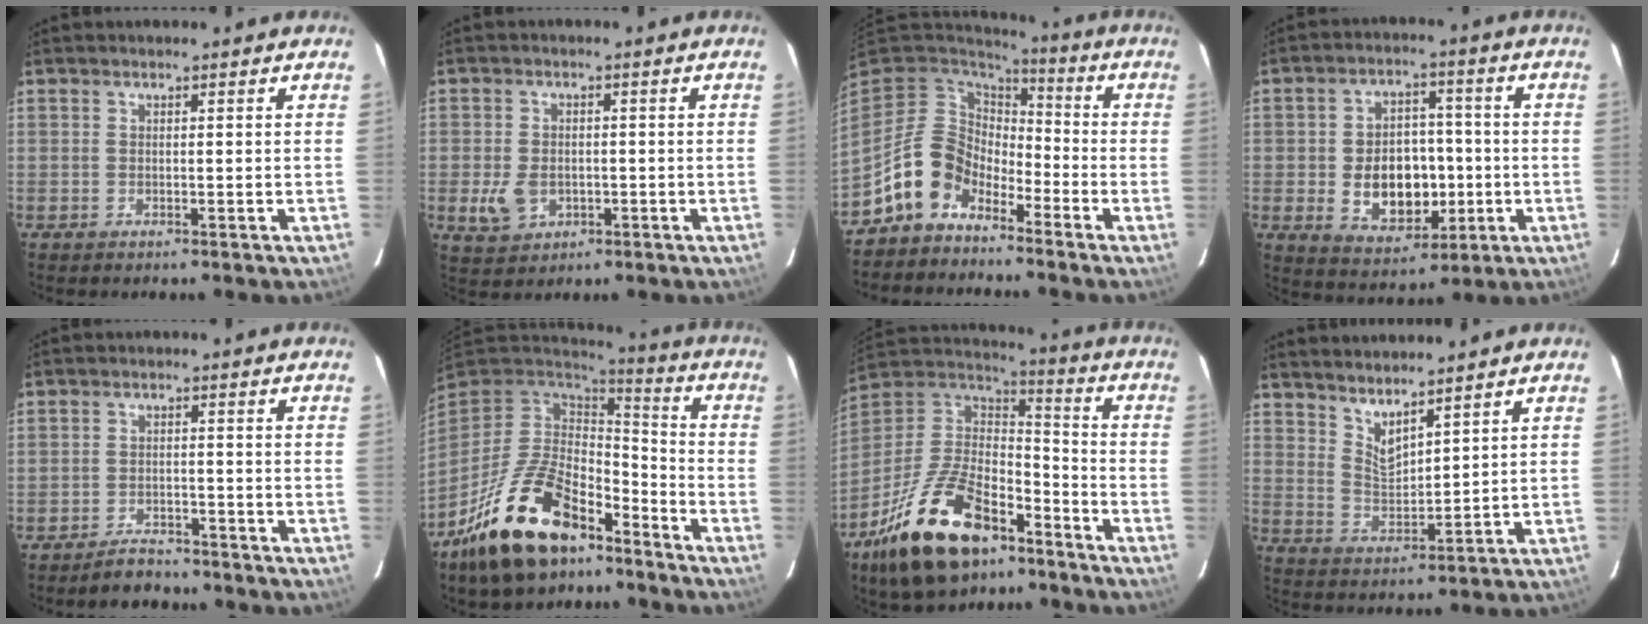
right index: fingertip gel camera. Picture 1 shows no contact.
{"total": 6.3, "force": [-1.6, 4.7, 3.9], "torque": [-0.091, -0.004, -0.019]}
{"total": 11.0, "force": [-7.3, 7.2, 3.8], "torque": [-0.090, 0.027, -0.138]}
{"total": 12.2, "force": [-2.1, 8.7, 8.3], "torque": [-0.170, 0.012, -0.012]}
{"total": 4.5, "force": [-4.0, 2.0, 0.8], "torque": [-0.027, 0.010, -0.058]}
{"total": 20.7, "force": [-13.2, 9.9, 12.5], "torque": [-0.252, -0.007, -0.217]}
{"total": 25.1, "force": [-15.4, 12.5, 15.3], "torque": [-0.318, -0.003, -0.254]}
{"total": 6.3, "force": [5.3, 1.4, 3.1], "torque": [-0.053, -0.007, 0.102]}